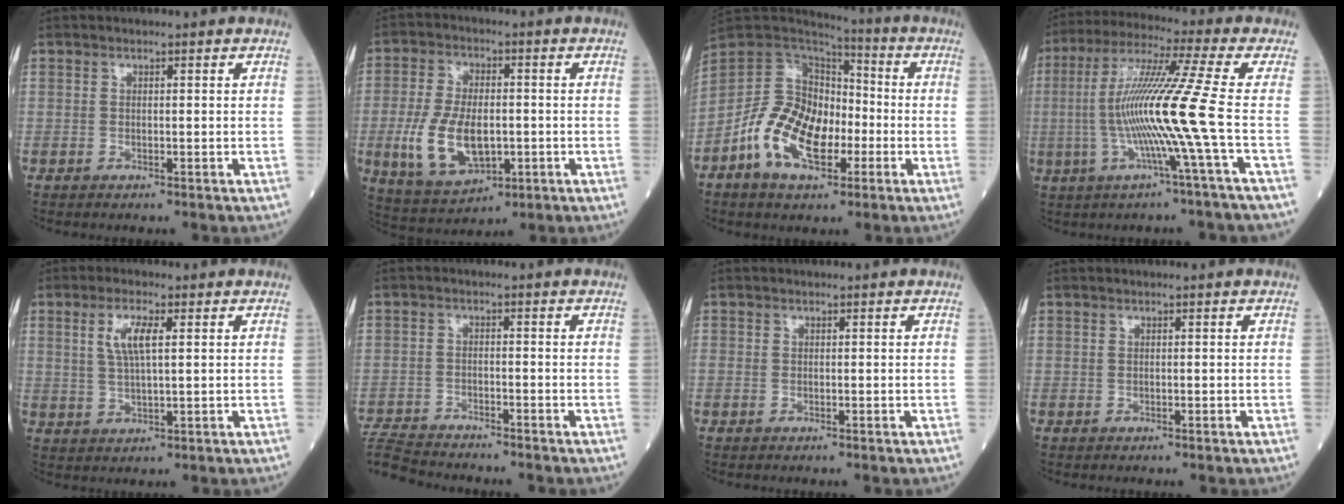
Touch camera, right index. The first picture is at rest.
{"total": 11.5, "force": [-2.2, 5.9, 9.6], "torque": [-0.202, -0.003, -0.027]}
{"total": 13.5, "force": [-4.3, 7.7, 10.2], "torque": [-0.215, 0.019, -0.076]}
{"total": 13.3, "force": [-2.1, -2.8, 12.9], "torque": [-0.253, -0.001, -0.044]}
{"total": 4.9, "force": [1.7, 0.8, 4.5], "torque": [-0.095, 0.004, 0.038]}
{"total": 7.0, "force": [-7.0, 0.4, 0.7], "torque": [-0.013, -0.012, -0.127]}
{"total": 0.0}
{"total": 0.0}